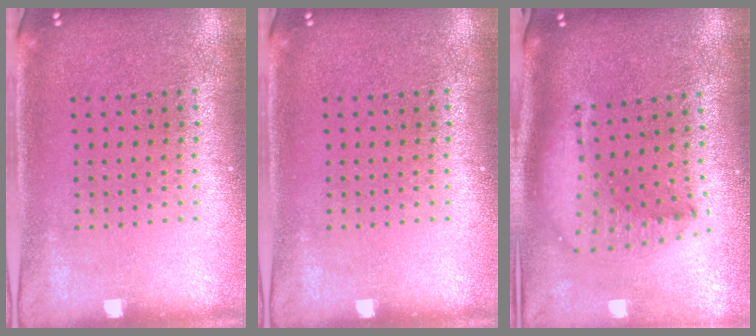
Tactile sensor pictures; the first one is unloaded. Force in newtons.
{"total": 0.0}
{"total": 1.9, "press": 1.5, "slide": 1.2}